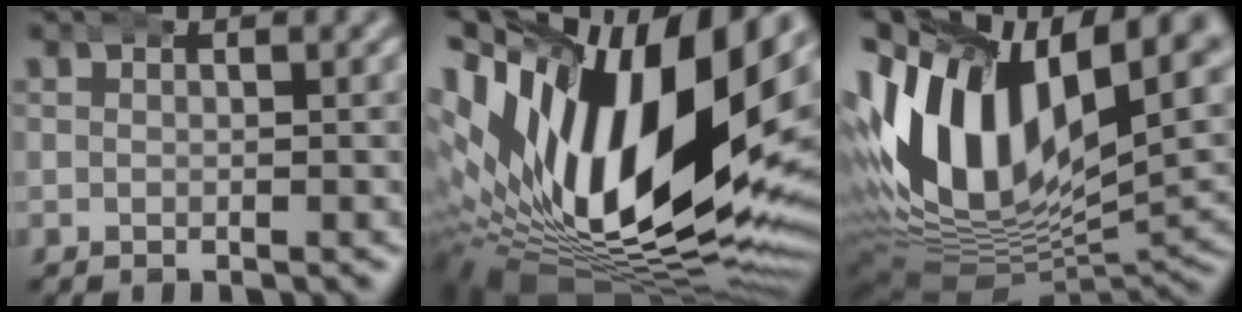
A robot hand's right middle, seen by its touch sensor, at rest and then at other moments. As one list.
[{"total": 24.3, "force": [0.2, 14.3, 19.7], "torque": [-0.330, -0.030, 0.026]}, {"total": 20.4, "force": [1.9, 12.7, 15.9], "torque": [-0.274, -0.006, 0.030]}]